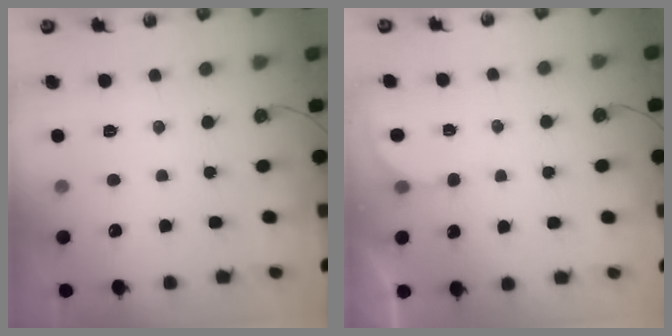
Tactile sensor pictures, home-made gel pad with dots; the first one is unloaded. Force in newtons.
{"total": 1.6, "press": 1.6, "slide": 0.1}